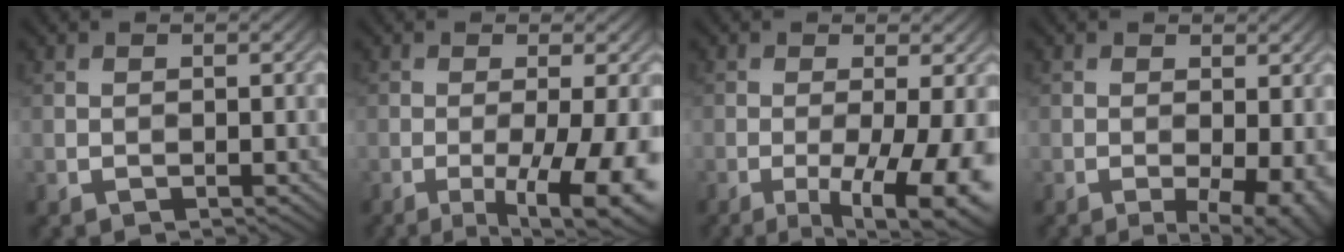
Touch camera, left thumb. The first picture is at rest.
{"total": 10.2, "force": [-3.6, 2.4, 9.2], "torque": [-0.133, -0.005, -0.041]}
{"total": 10.4, "force": [-3.6, 2.7, 9.4], "torque": [-0.135, -0.006, -0.041]}
{"total": 5.3, "force": [-1.4, 1.9, 4.8], "torque": [-0.069, -0.010, -0.017]}